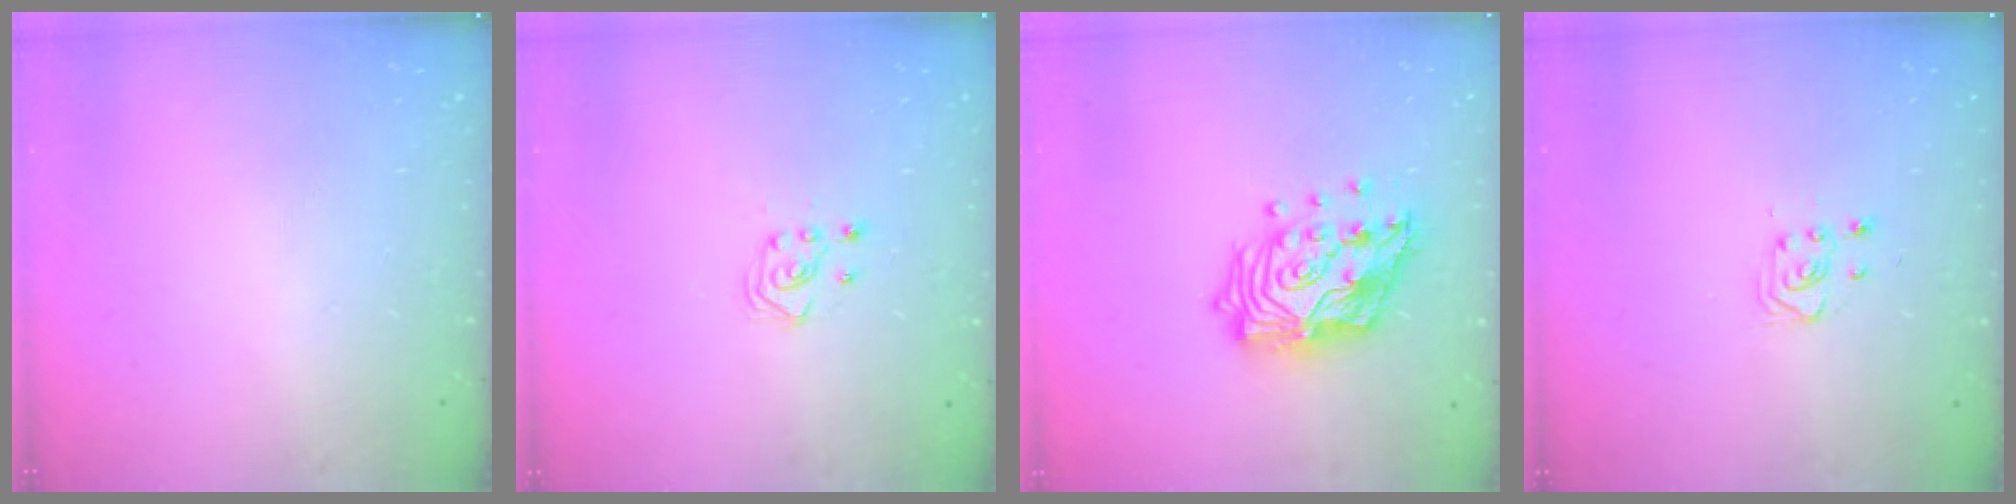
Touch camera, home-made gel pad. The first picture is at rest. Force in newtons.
{"total": 3.0, "press": 2.8, "slide": 1.0}
{"total": 17.5, "press": 17.3, "slide": 2.1}
{"total": 2.8, "press": 2.7, "slide": 0.7}